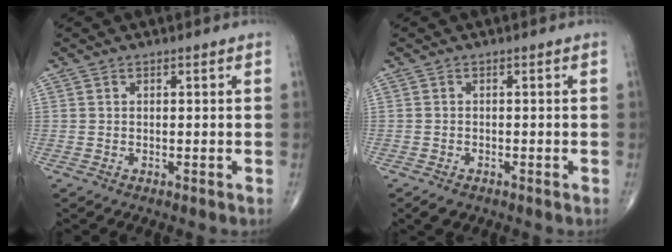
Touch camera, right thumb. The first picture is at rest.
{"total": 1.8, "force": [-1.4, 0.9, 0.8], "torque": [-0.018, 0.005, -0.021]}